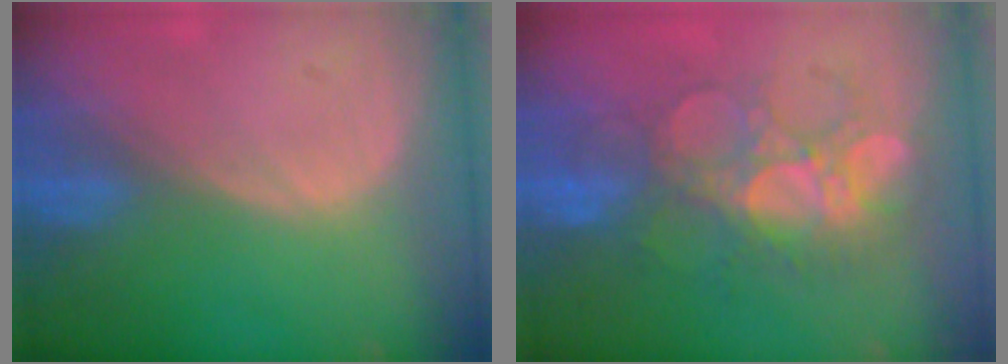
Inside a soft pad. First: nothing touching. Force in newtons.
{"total": 8.7, "press": 8.5, "slide": 1.6}